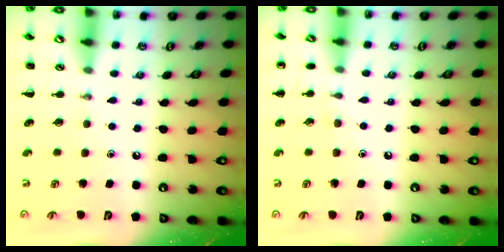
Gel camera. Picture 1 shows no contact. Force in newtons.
{"total": 5.6, "press": 5.3, "slide": 1.7}